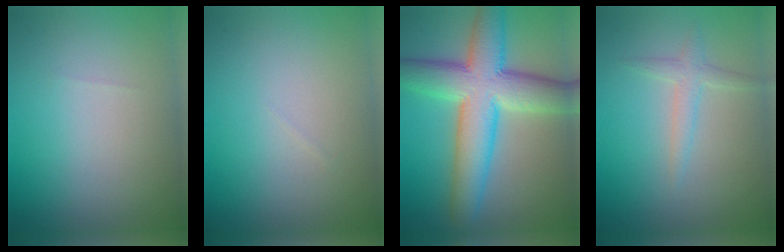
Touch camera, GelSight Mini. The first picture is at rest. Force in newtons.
{"total": 0.0}
{"total": 10.2, "press": 10.2, "slide": 0.3}
{"total": 1.7, "press": 1.7, "slide": 0.1}